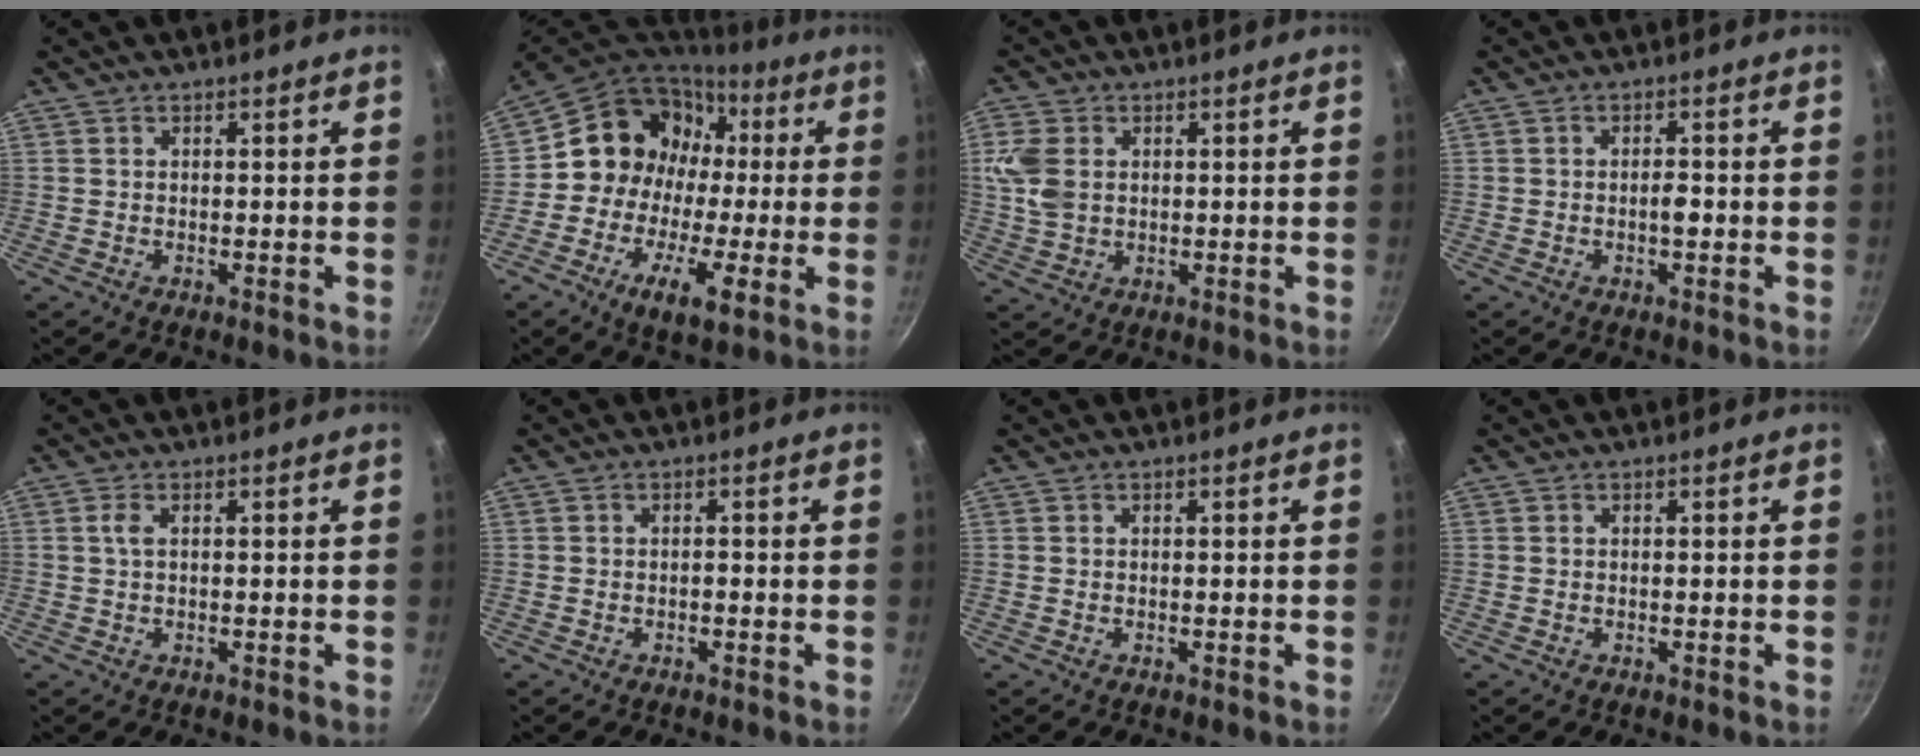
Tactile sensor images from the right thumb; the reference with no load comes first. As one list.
[{"total": 17.9, "force": [0.1, 14.1, 11.0], "torque": [-0.160, 0.042, -0.011]}, {"total": 7.2, "force": [1.3, 5.3, 4.7], "torque": [-0.094, 0.002, 0.026]}, {"total": 2.1, "force": [-0.6, 0.9, 1.9], "torque": [-0.026, 0.009, -0.010]}, {"total": 1.6, "force": [0.3, 0.6, 1.4], "torque": [-0.032, 0.001, 0.007]}, {"total": 0.7, "force": [-0.3, 0.3, 0.5], "torque": [-0.008, 0.005, -0.006]}, {"total": 0.0}, {"total": 0.0}]